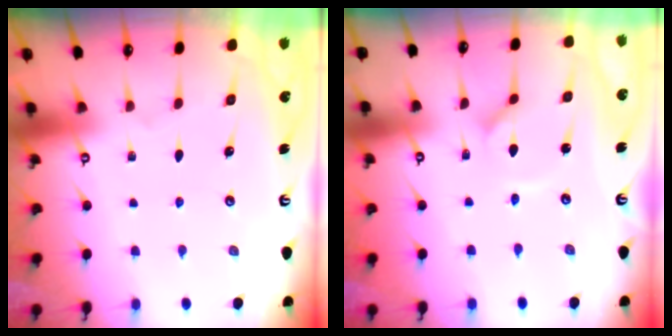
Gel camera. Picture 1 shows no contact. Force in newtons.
{"total": 1.5, "press": 1.5, "slide": 0.3}